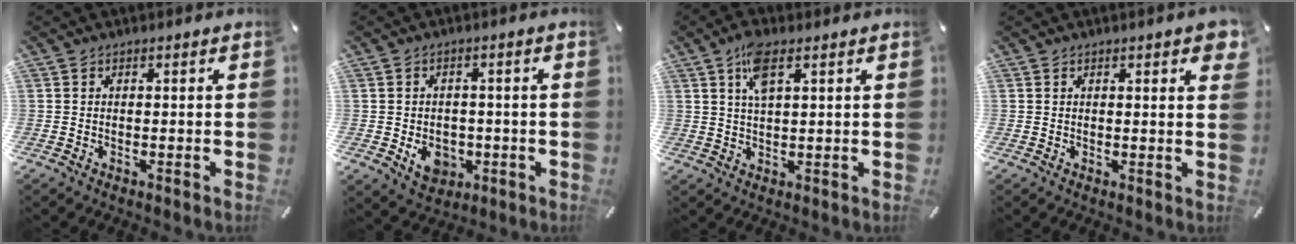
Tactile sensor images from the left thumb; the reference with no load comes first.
{"total": 6.6, "force": [-1.7, 5.4, 3.4], "torque": [-0.051, -0.001, -0.031]}
{"total": 6.1, "force": [3.0, 2.2, 4.8], "torque": [-0.104, 0.006, 0.053]}
{"total": 2.6, "force": [1.4, 0.7, 2.1], "torque": [-0.028, -0.003, 0.020]}